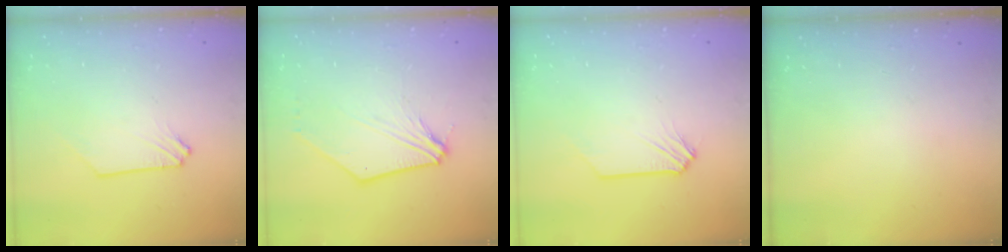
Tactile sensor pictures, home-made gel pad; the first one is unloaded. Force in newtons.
{"total": 9.9, "press": 9.8, "slide": 1.6}
{"total": 0.0}
{"total": 0.0}